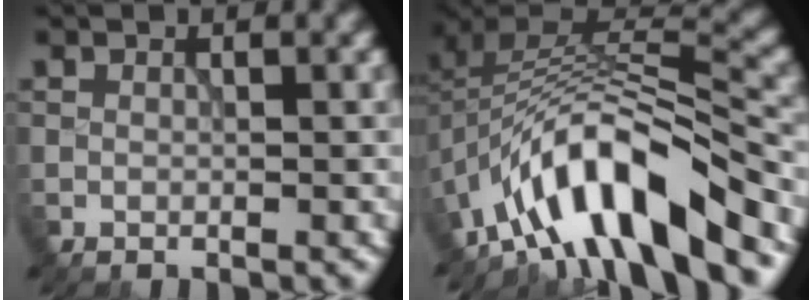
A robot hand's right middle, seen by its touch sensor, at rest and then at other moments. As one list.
[{"total": 11.5, "force": [-6.8, 3.7, 8.4], "torque": [-0.134, 0.013, -0.123]}]